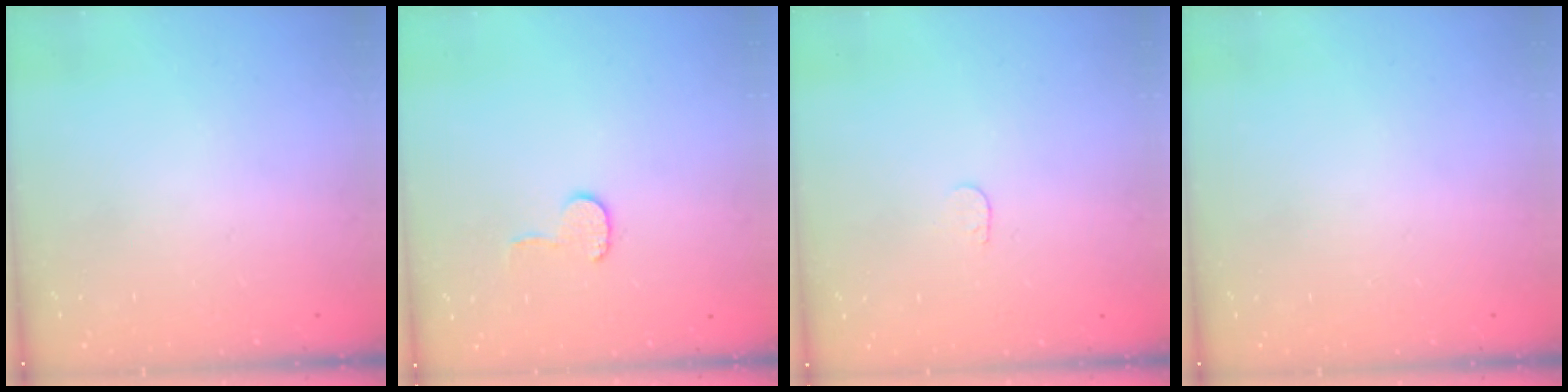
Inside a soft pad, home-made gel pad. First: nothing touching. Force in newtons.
{"total": 6.4, "press": 6.4, "slide": 0.6}
{"total": 3.3, "press": 3.3, "slide": 0.3}
{"total": 0.0}